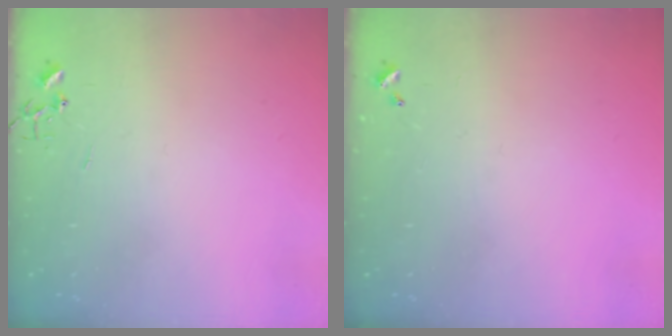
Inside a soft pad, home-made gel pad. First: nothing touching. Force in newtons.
{"total": 0.0}